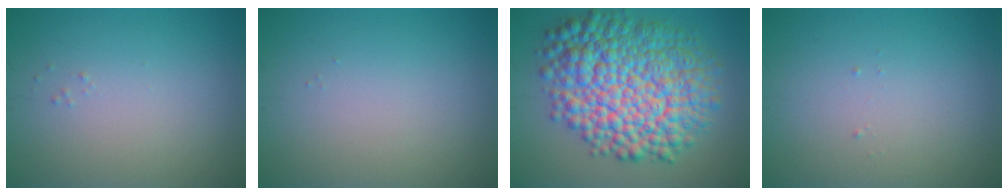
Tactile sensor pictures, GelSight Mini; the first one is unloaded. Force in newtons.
{"total": 0.0}
{"total": 13.2, "press": 13.2, "slide": 0.2}
{"total": 0.0}